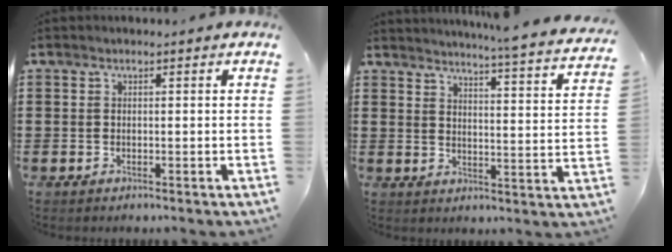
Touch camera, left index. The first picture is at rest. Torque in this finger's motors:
{"motor_torque": [1.44, -0.70, 0.05, -0.03]}